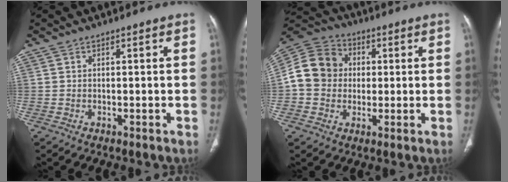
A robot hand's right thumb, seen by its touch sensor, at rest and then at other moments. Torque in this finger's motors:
{"motor_torque": [1.61, 1.51, 0.83, -0.75, 0.09]}